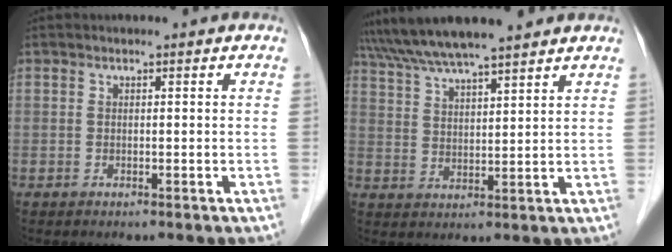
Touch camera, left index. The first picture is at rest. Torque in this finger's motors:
{"motor_torque": [1.16, -0.99, 1.03, 0.21]}